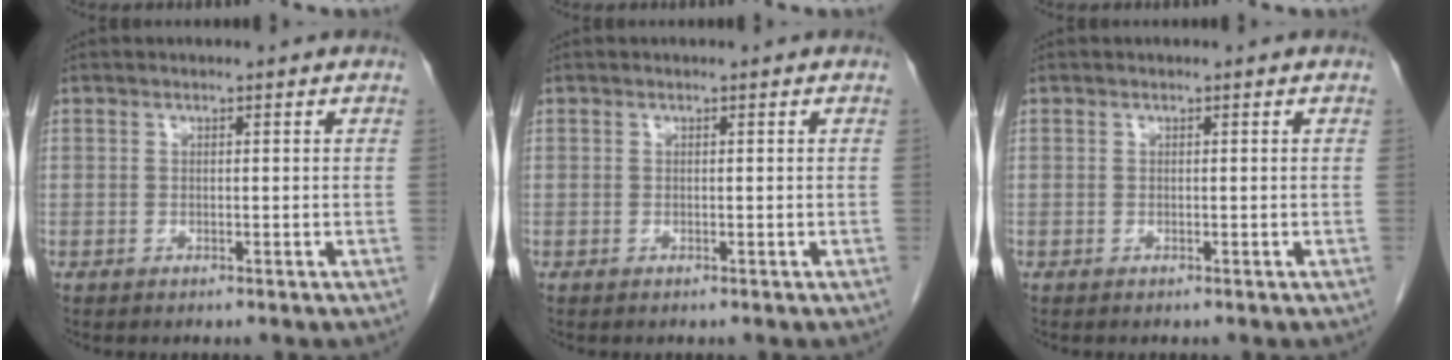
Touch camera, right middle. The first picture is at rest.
{"total": 0.0}
{"total": 0.0}